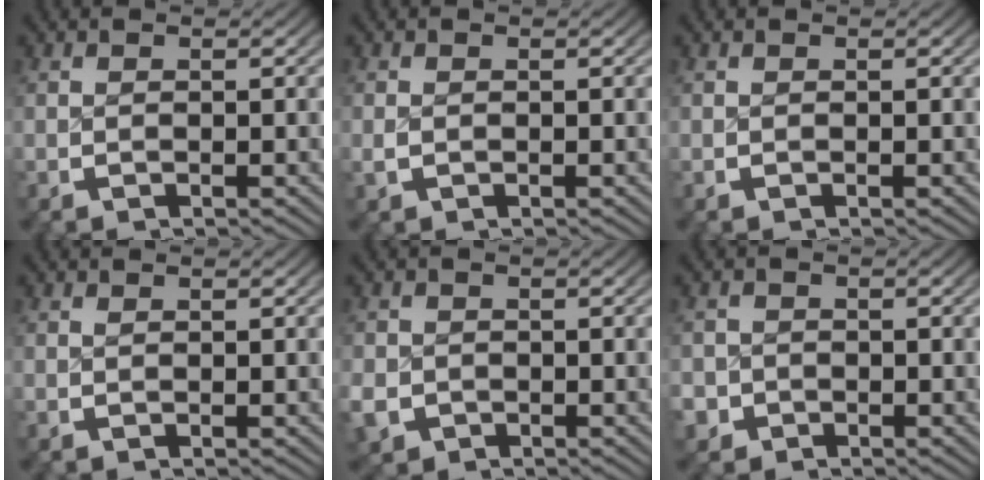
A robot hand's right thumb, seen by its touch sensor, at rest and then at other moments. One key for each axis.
{"total": 0.8, "fx": -0.1, "fy": 0.7, "fz": 0.3, "tx": -0.013, "ty": -0.007, "tz": 0.001}
{"total": 0.0}
{"total": 0.0}
{"total": 3.5, "fx": -1.4, "fy": 3.0, "fz": 1.0, "tx": -0.033, "ty": -0.019, "tz": -0.018}
{"total": 3.1, "fx": -1.6, "fy": 2.6, "fz": 0.4, "tx": -0.014, "ty": -0.017, "tz": -0.025}